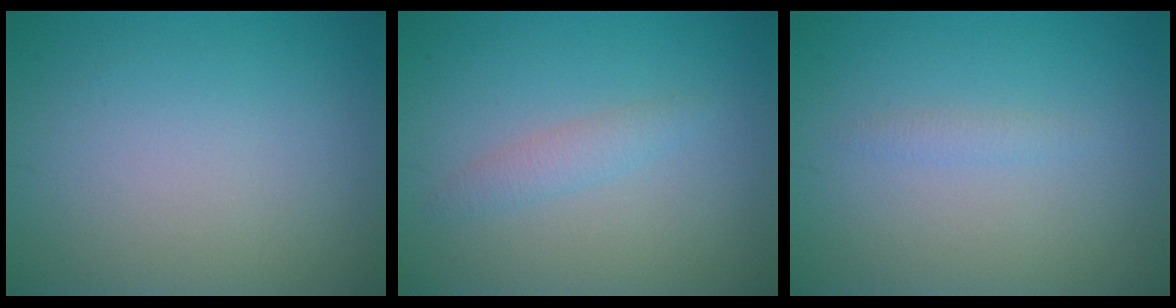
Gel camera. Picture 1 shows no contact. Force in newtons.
{"total": 1.5, "press": 1.5, "slide": 0.1}
{"total": 0.8, "press": 0.8, "slide": 0.1}